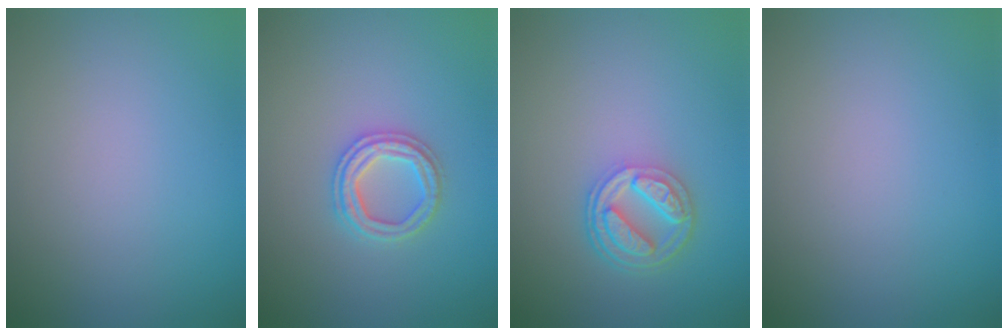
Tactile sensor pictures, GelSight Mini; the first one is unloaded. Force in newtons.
{"total": 2.4, "press": 2.4, "slide": 0.3}
{"total": 4.1, "press": 3.2, "slide": 2.7}
{"total": 0.0}